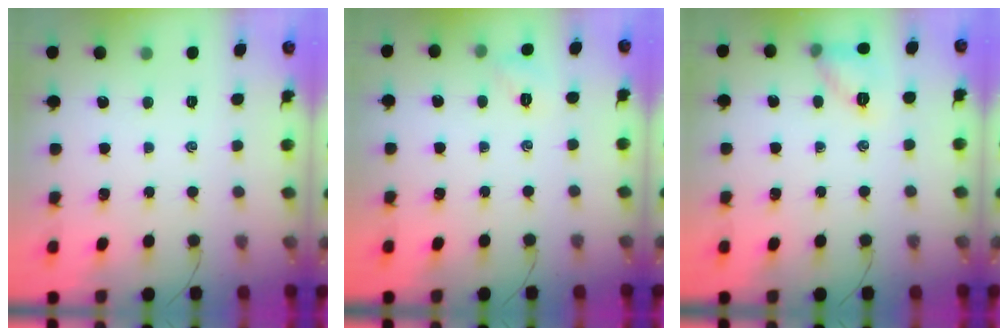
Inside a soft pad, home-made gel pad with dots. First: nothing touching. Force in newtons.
{"total": 2.9, "press": 2.8, "slide": 0.5}
{"total": 8.4, "press": 8.3, "slide": 1.0}